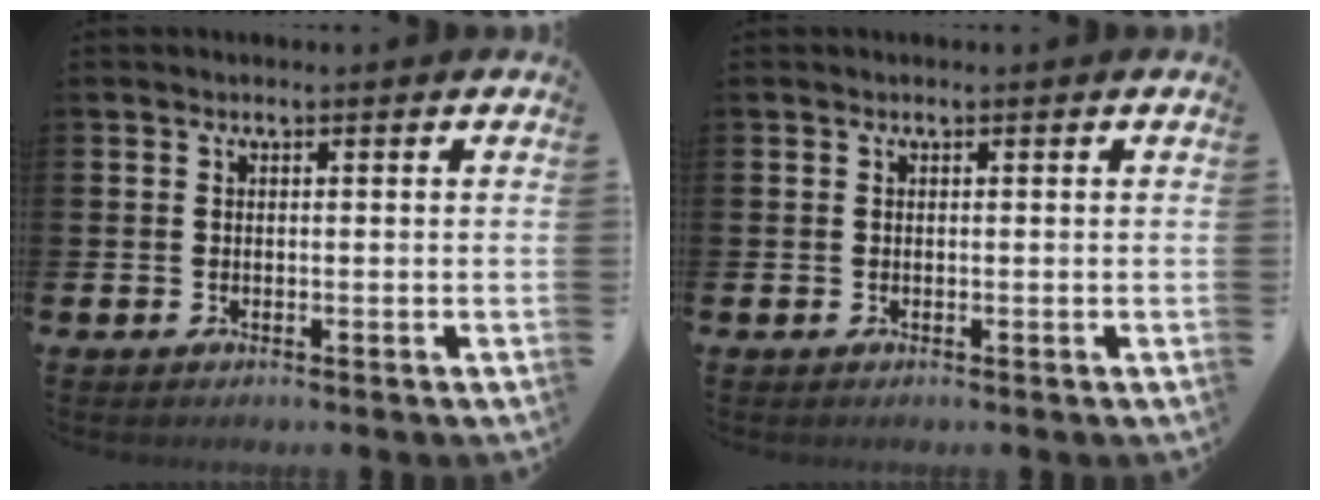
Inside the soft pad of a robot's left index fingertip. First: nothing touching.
{"total": 0.0}